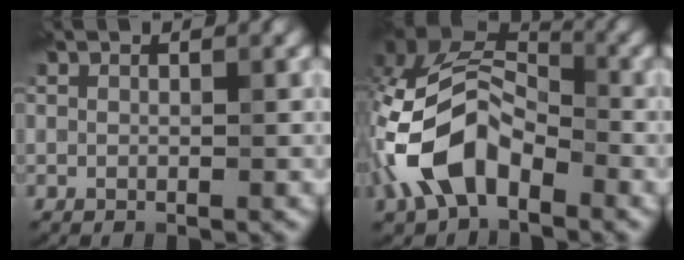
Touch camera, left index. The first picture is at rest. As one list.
[{"total": 10.5, "force": [-4.3, 6.0, 7.4], "torque": [-0.168, 0.006, -0.093]}]